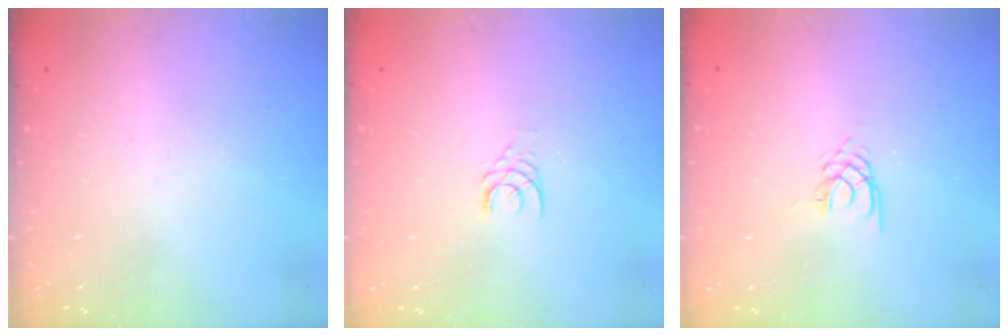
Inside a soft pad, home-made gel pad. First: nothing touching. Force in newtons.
{"total": 2.4, "press": 2.4, "slide": 0.2}
{"total": 1.9, "press": 1.9, "slide": 0.2}